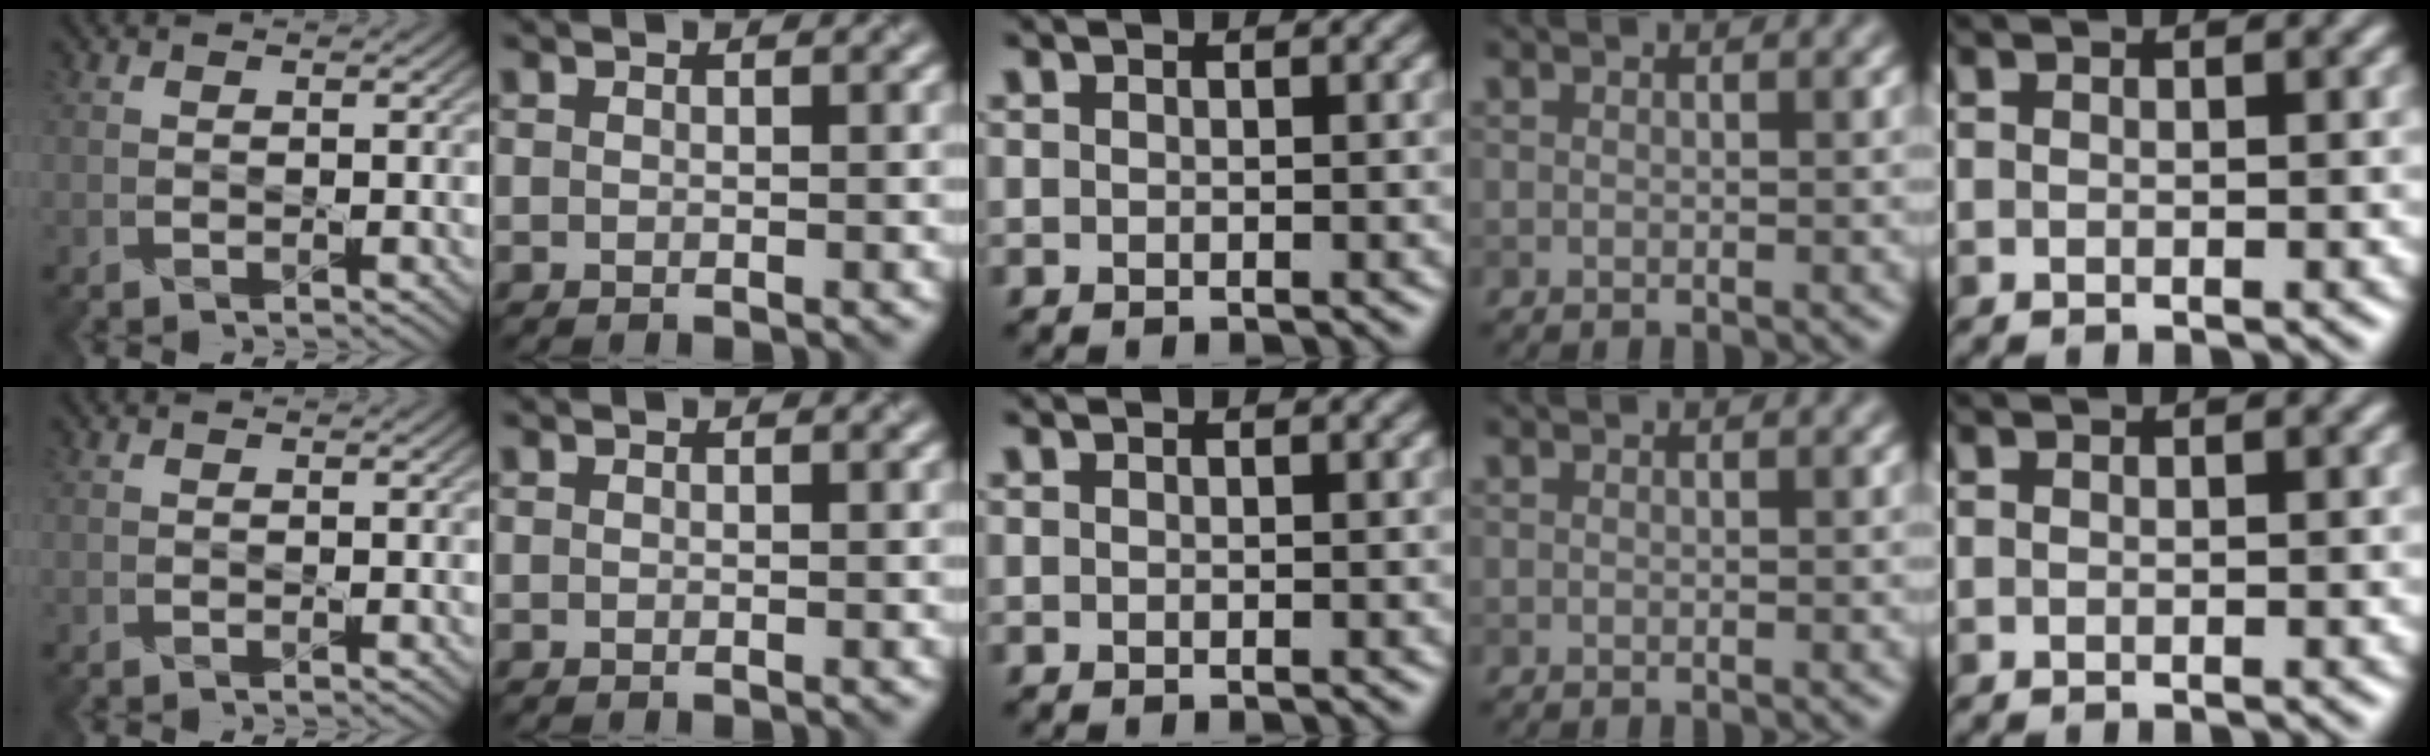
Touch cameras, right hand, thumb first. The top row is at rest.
{}